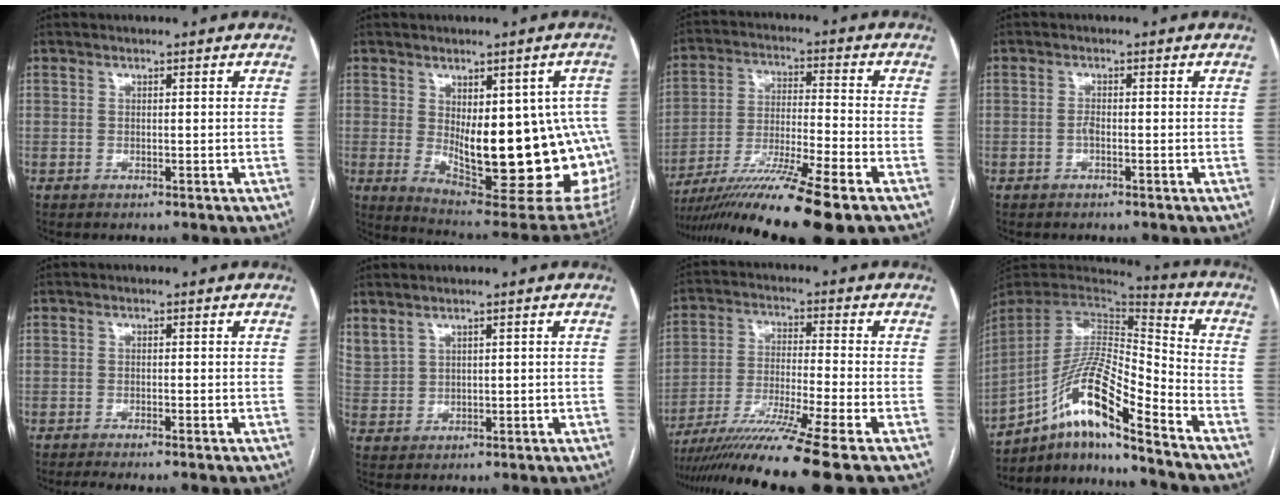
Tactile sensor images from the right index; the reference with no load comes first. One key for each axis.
{"total": 22.9, "fx": -1.5, "fy": 8.4, "fz": 21.3, "tx": -0.196, "ty": -0.002, "tz": 0.008}
{"total": 17.0, "fx": -12.5, "fy": -0.7, "fz": 11.5, "tx": -0.198, "ty": -0.032, "tz": -0.216}
{"total": 1.0, "fx": -0.4, "fy": 0.3, "fz": 0.8, "tx": -0.017, "ty": 0.002, "tz": -0.009}
{"total": 2.9, "fx": -2.3, "fy": -0.2, "fz": 1.7, "tx": -0.023, "ty": -0.003, "tz": -0.034}
{"total": 4.8, "fx": 3.5, "fy": 2.5, "fz": 2.0, "tx": -0.057, "ty": 0.008, "tz": 0.090}
{"total": 14.0, "fx": -10.8, "fy": -2.6, "fz": 8.5, "tx": -0.158, "ty": -0.035, "tz": -0.185}
{"total": 16.6, "fx": -11.0, "fy": 1.4, "fz": 12.3, "tx": -0.245, "ty": 0.009, "tz": -0.196}